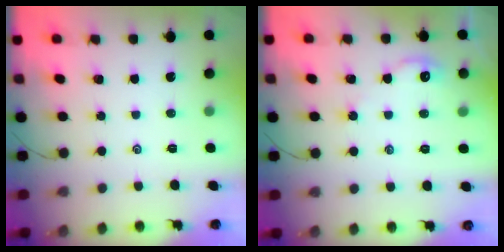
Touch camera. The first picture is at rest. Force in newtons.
{"total": 3.1, "press": 3.0, "slide": 0.5}